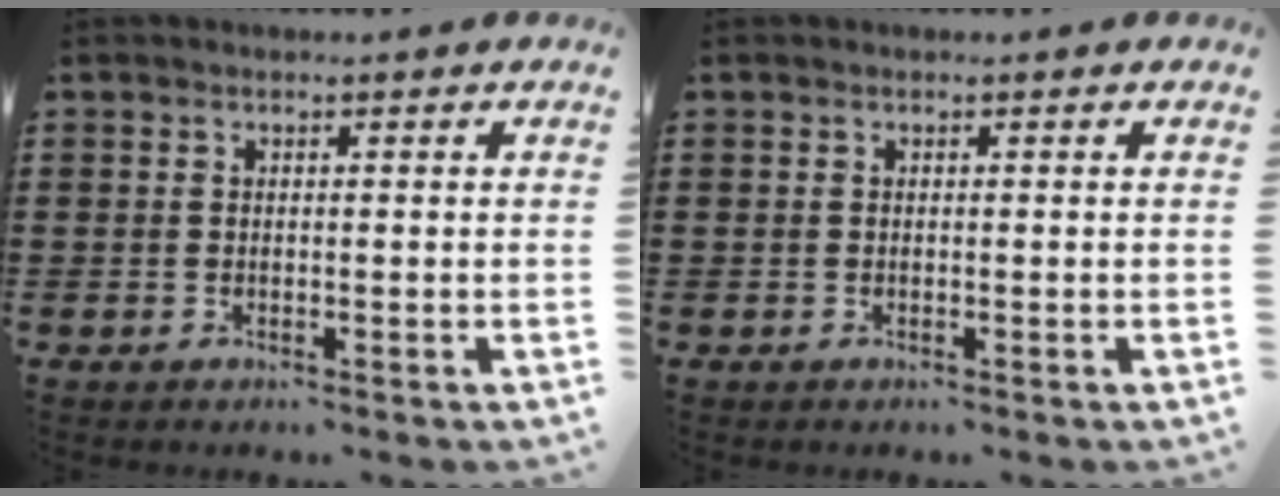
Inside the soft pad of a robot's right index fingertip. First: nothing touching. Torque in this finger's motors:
{"motor_torque": [-0.02, 0.02, 0.00, 0.00]}